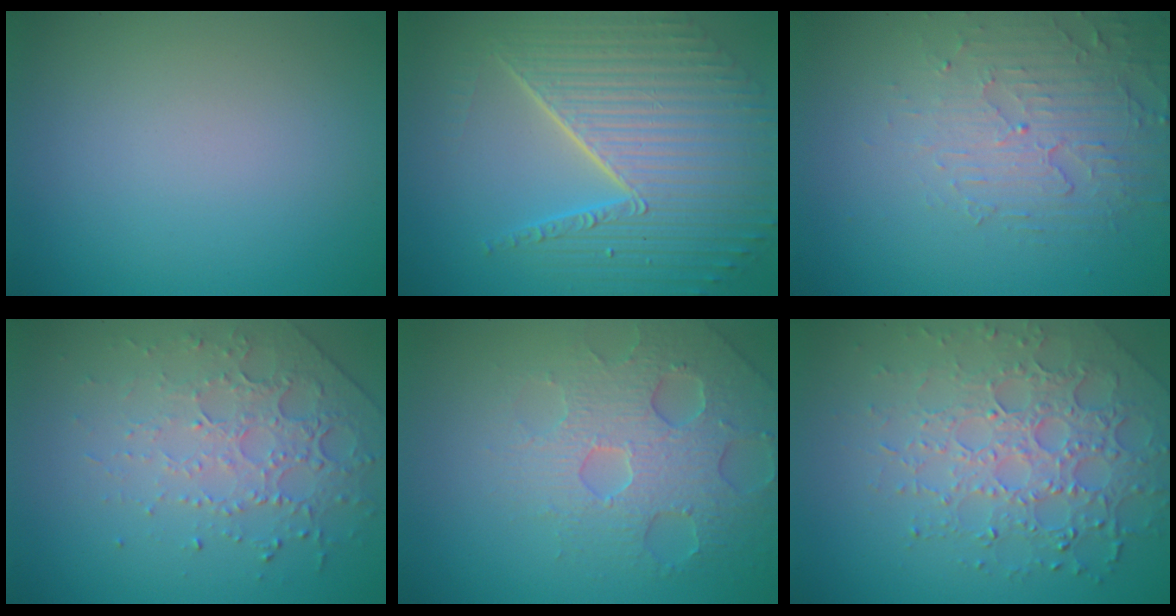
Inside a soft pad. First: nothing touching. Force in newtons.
{"total": 10.2, "press": 6.5, "slide": 7.9}
{"total": 4.9, "press": 3.4, "slide": 3.6}
{"total": 4.7, "press": 3.1, "slide": 3.6}
{"total": 4.6, "press": 4.5, "slide": 1.0}
{"total": 6.4, "press": 4.9, "slide": 4.1}